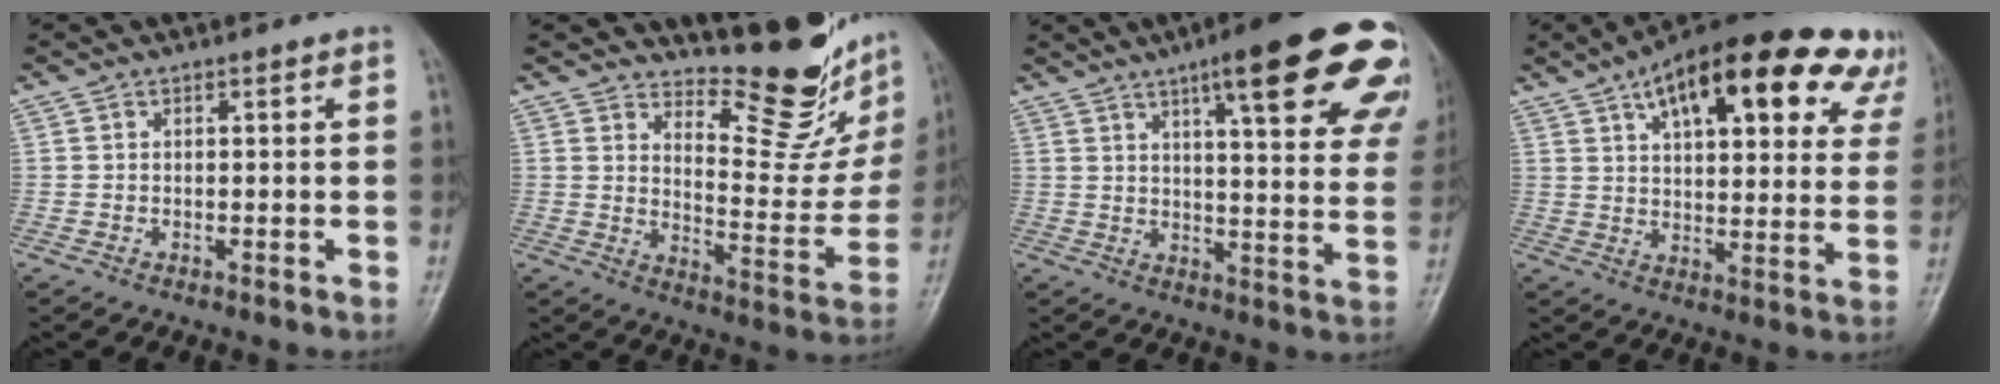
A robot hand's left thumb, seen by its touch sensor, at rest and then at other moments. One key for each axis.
{"total": 15.7, "fx": 13.8, "fy": 4.3, "fz": 6.0, "tx": -0.043, "ty": -0.140, "tz": 0.187}
{"total": 25.5, "fx": 14.3, "fy": 5.8, "fz": 20.3, "tx": -0.222, "ty": -0.030, "tz": 0.179}
{"total": 27.4, "fx": 15.0, "fy": 11.4, "fz": 19.9, "tx": -0.256, "ty": 0.000, "tz": 0.203}